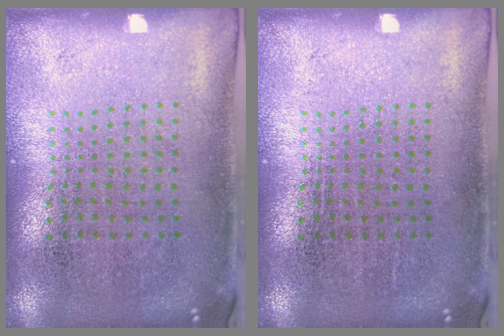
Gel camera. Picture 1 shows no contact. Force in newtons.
{"total": 0.0}